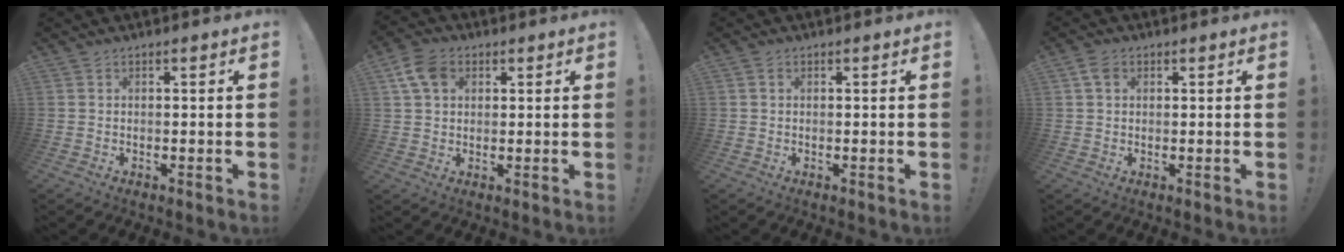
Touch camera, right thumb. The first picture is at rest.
{"total": 8.3, "force": [3.3, 5.9, 4.7], "torque": [-0.096, 0.003, 0.068]}
{"total": 0.8, "force": [0.3, 0.7, 0.3], "torque": [-0.004, 0.003, 0.004]}
{"total": 3.4, "force": [1.3, 2.4, 2.1], "torque": [-0.041, 0.006, 0.026]}